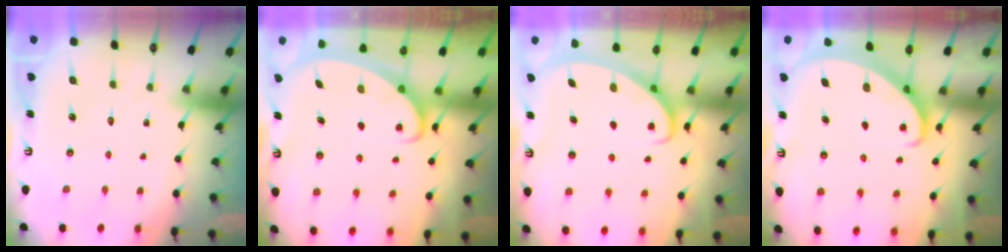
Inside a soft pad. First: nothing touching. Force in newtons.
{"total": 2.1, "press": 2.1, "slide": 0.3}
{"total": 2.8, "press": 2.7, "slide": 0.4}
{"total": 2.5, "press": 2.4, "slide": 0.3}